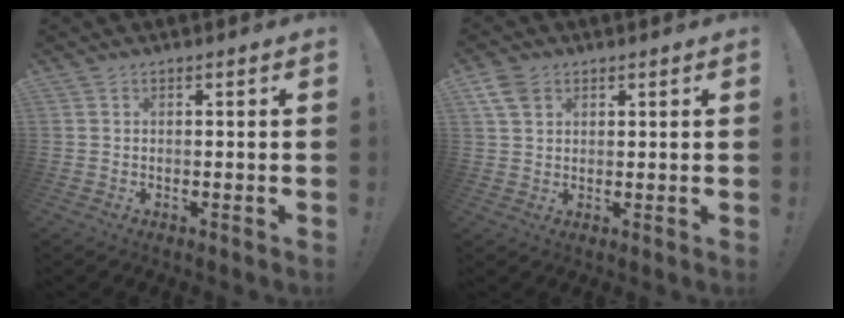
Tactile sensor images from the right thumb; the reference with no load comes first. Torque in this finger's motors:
{"motor_torque": [0.45, 0.61, 0.20, -0.09, -0.08]}